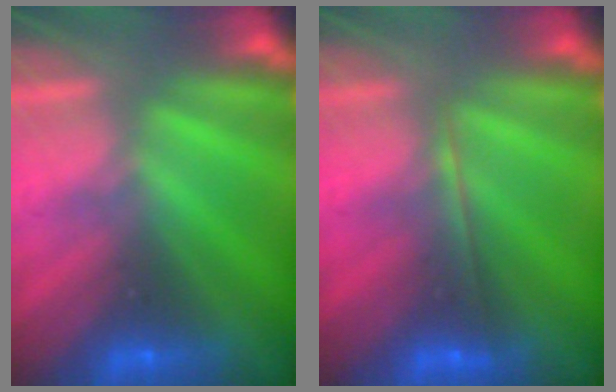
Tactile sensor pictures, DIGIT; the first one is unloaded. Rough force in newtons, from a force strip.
{"total": 1.8}